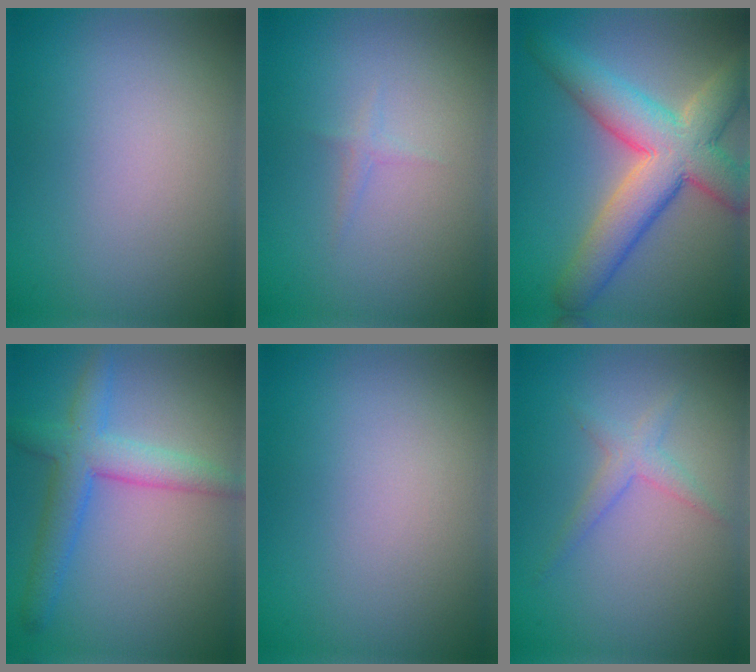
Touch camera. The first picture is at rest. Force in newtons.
{"total": 0.7, "press": 0.7, "slide": 0.1}
{"total": 9.0, "press": 8.9, "slide": 0.8}
{"total": 4.6, "press": 4.6, "slide": 0.2}
{"total": 0.0}
{"total": 1.8, "press": 1.8, "slide": 0.0}